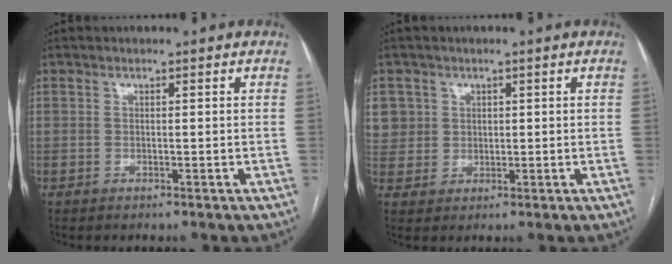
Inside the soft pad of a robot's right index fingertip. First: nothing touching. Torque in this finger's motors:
{"motor_torque": [0.48, 0.40, 0.18, 0.04]}